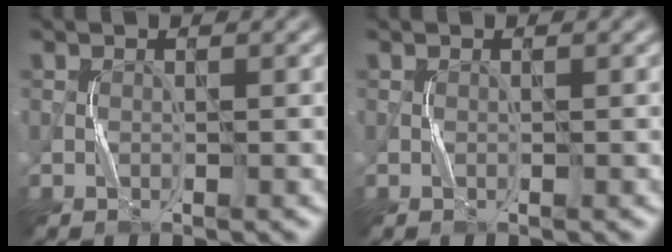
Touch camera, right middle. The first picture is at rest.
{"total": 0.0}